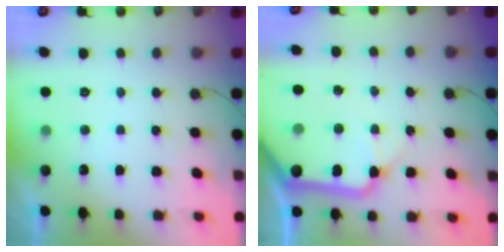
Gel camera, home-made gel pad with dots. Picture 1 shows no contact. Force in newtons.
{"total": 17.0, "press": 16.8, "slide": 2.8}